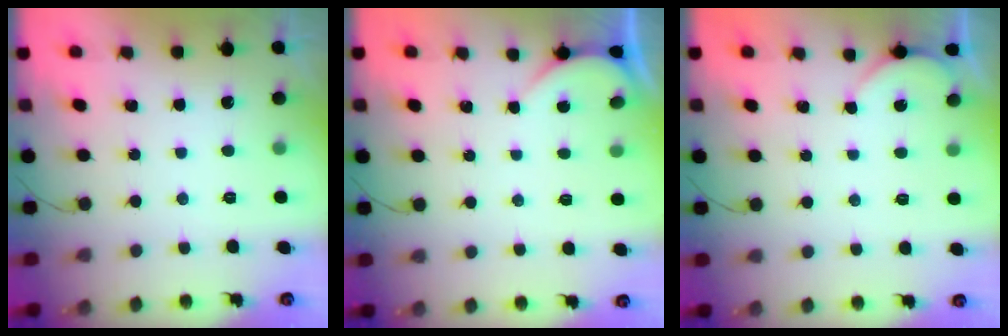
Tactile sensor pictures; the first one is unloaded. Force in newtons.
{"total": 0.6, "press": 0.6, "slide": 0.1}
{"total": 2.6, "press": 2.5, "slide": 0.5}